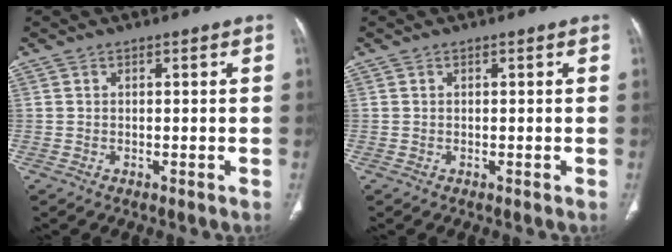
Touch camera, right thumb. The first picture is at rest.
{"total": 0.0}